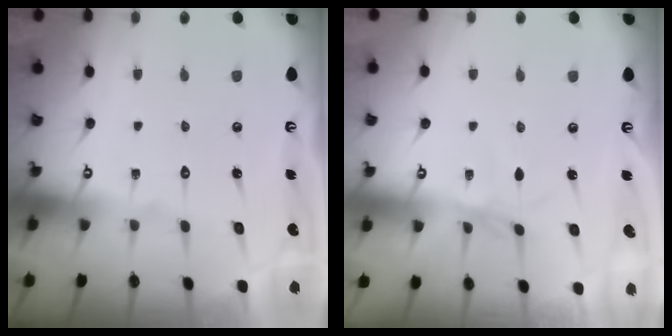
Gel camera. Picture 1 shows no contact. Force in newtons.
{"total": 1.7, "press": 1.6, "slide": 0.3}